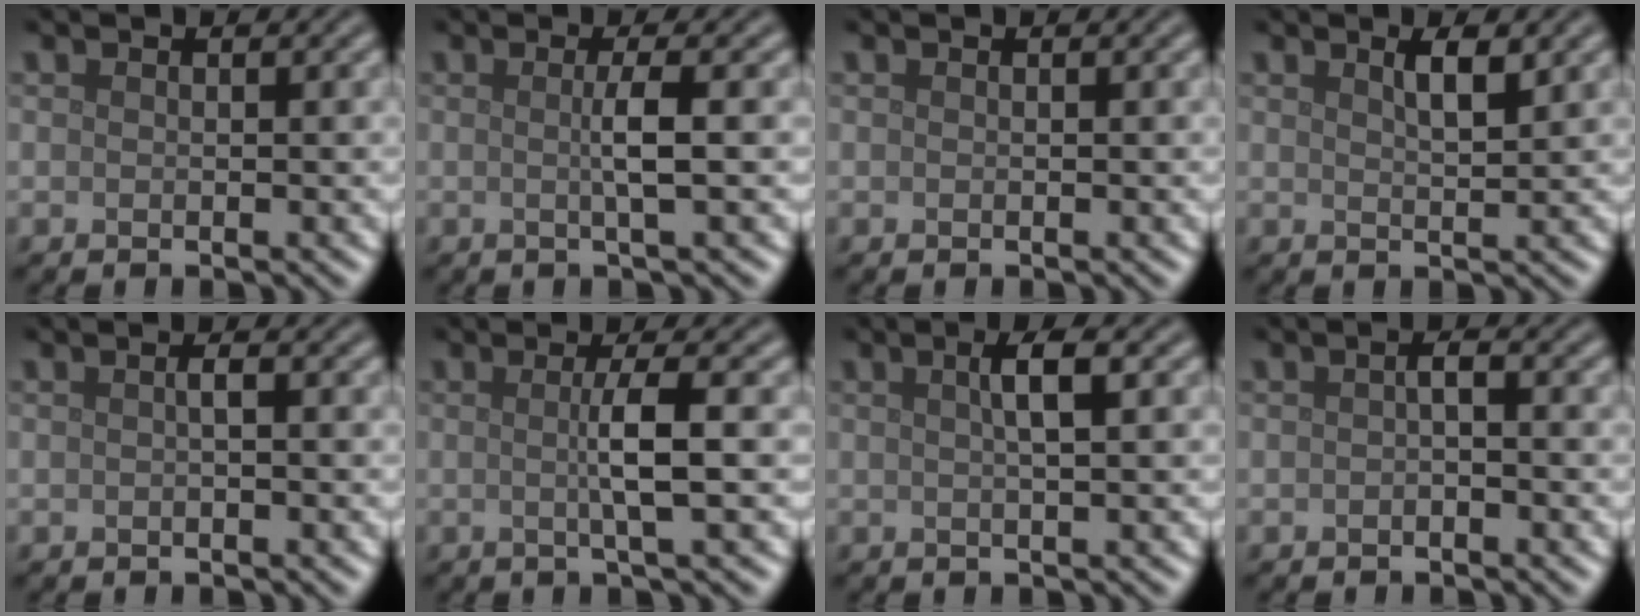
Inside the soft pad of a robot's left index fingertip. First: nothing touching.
{"total": 2.3, "force": [0.0, 0.4, 2.3], "torque": [-0.042, -0.001, -0.006]}
{"total": 0.0}
{"total": 2.1, "force": [1.2, 0.5, 1.6], "torque": [-0.023, 0.003, 0.020]}
{"total": 0.8, "force": [0.0, 0.1, 0.8], "torque": [-0.015, 0.002, -0.001]}
{"total": 3.3, "force": [0.0, 0.5, 3.2], "torque": [-0.057, -0.003, -0.006]}
{"total": 2.5, "force": [0.6, 0.5, 2.4], "torque": [-0.036, 0.007, 0.007]}
{"total": 1.0, "force": [-0.3, 0.3, 0.9], "torque": [-0.018, 0.002, -0.006]}